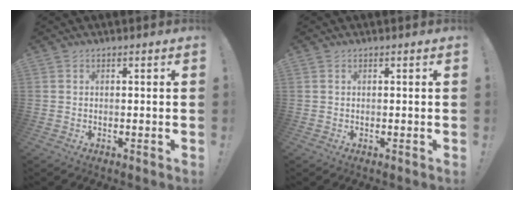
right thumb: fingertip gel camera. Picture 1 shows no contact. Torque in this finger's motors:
{"motor_torque": [-0.25, 0.07, -0.42, 0.13, 0.02]}